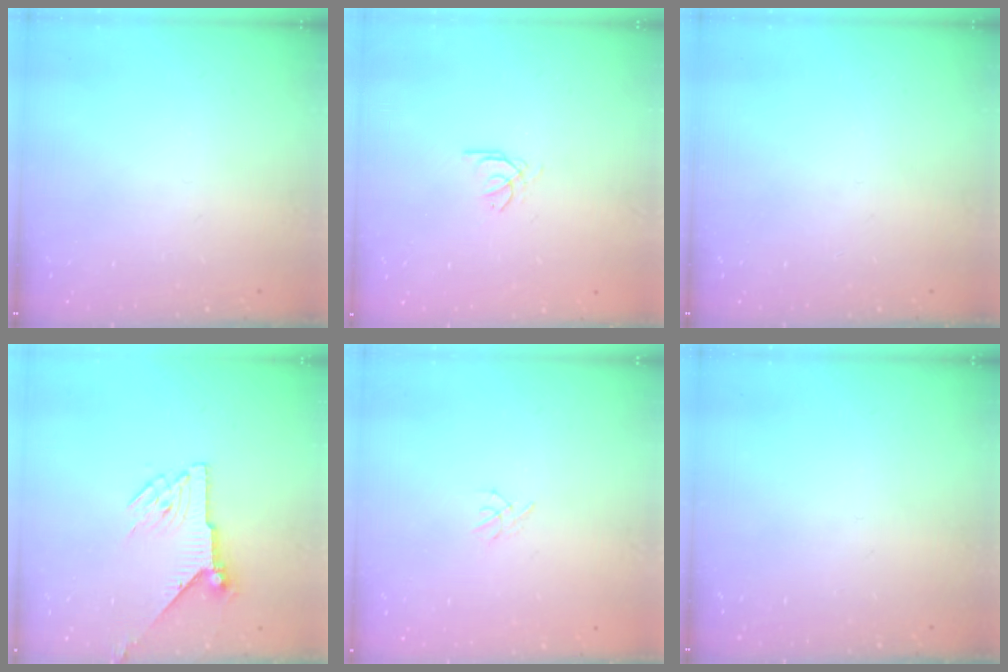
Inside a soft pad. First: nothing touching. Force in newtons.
{"total": 0.7, "press": 0.6, "slide": 0.4}
{"total": 0.0}
{"total": 7.6, "press": 7.6, "slide": 0.1}
{"total": 1.3, "press": 1.2, "slide": 0.4}
{"total": 0.0}